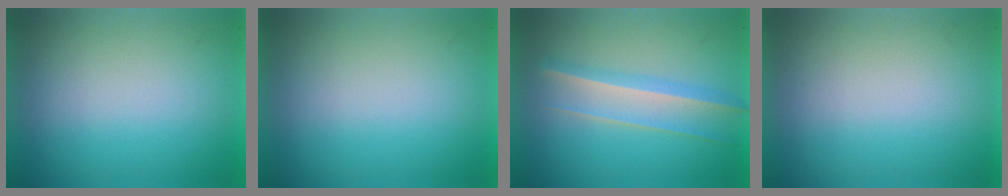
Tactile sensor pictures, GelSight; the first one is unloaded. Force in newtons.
{"total": 0.0}
{"total": 9.1}
{"total": 0.0}